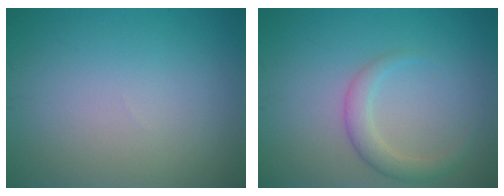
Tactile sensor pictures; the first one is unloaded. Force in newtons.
{"total": 2.4, "press": 2.4, "slide": 0.1}